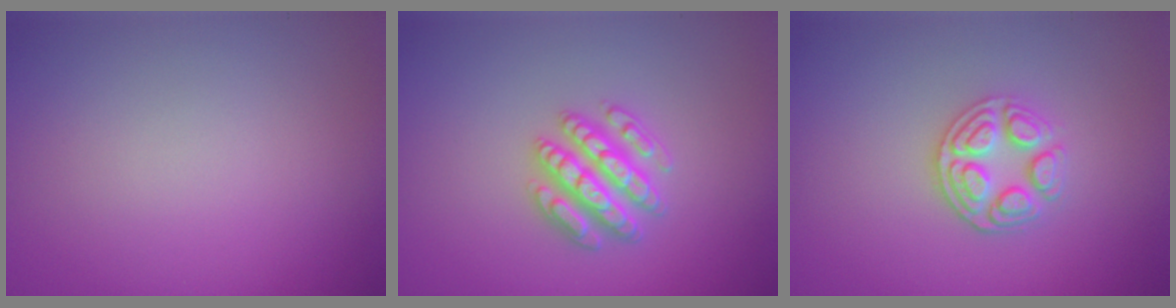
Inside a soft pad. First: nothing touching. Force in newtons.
{"total": 3.5, "press": 3.4, "slide": 0.8}
{"total": 3.4, "press": 3.0, "slide": 1.5}